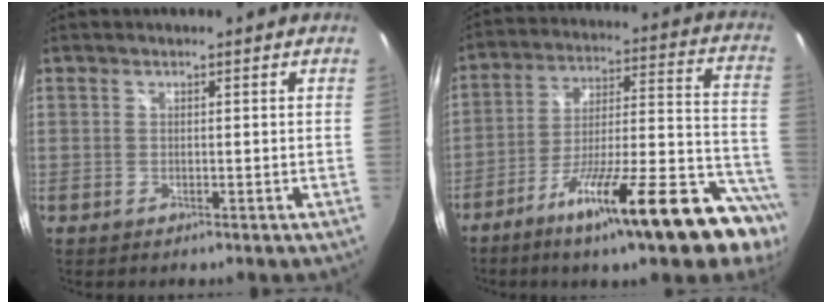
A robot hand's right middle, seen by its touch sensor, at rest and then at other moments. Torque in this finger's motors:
{"motor_torque": [2.14, 0.00, 0.48, 0.21]}